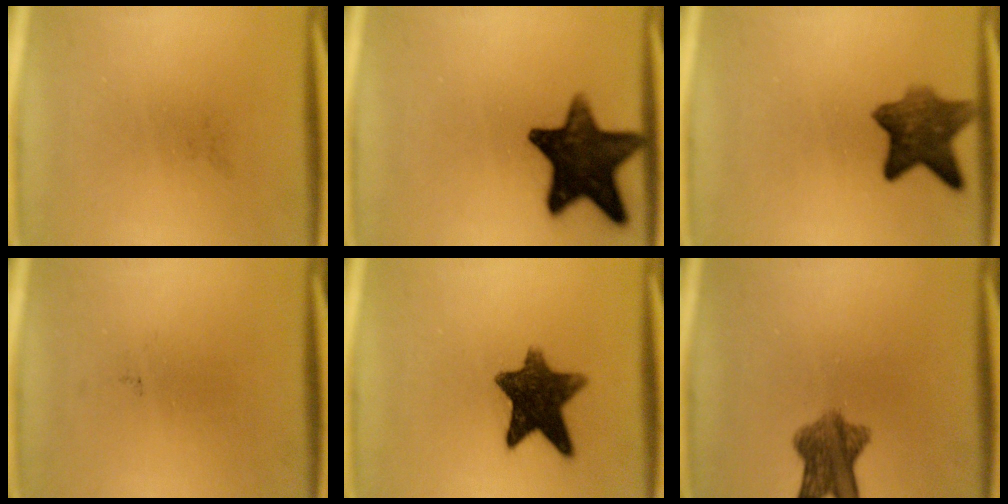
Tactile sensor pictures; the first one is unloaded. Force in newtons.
{"total": 14.9}
{"total": 7.7}
{"total": 0.0}
{"total": 10.9}
{"total": 7.3}